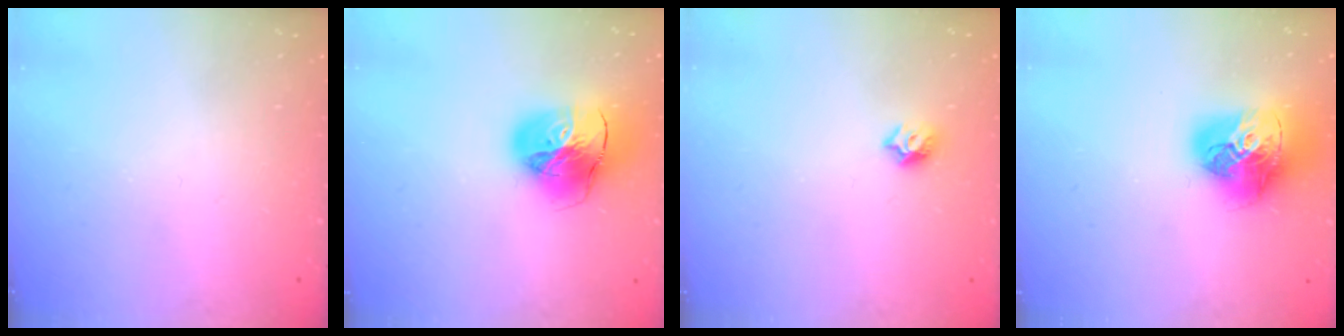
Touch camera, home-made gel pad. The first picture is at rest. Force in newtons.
{"total": 17.8, "press": 17.7, "slide": 2.1}
{"total": 6.9, "press": 6.8, "slide": 0.9}
{"total": 17.5, "press": 17.4, "slide": 2.0}